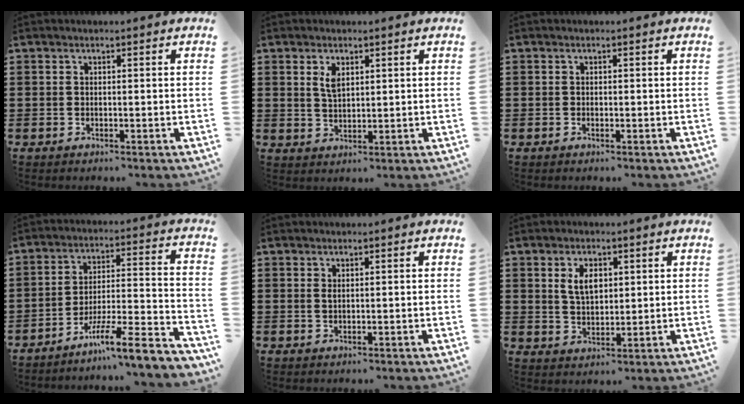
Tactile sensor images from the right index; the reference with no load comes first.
{"total": 2.8, "force": [1.4, 1.3, 2.0], "torque": [-0.037, 0.000, 0.023]}
{"total": 0.0}
{"total": 9.2, "force": [-7.2, 0.7, 5.7], "torque": [-0.085, 0.006, -0.136]}
{"total": 0.8, "force": [0.3, 0.2, 0.6], "torque": [-0.014, 0.002, 0.006]}
{"total": 4.6, "force": [1.6, 2.6, 3.4], "torque": [-0.068, 0.008, 0.025]}